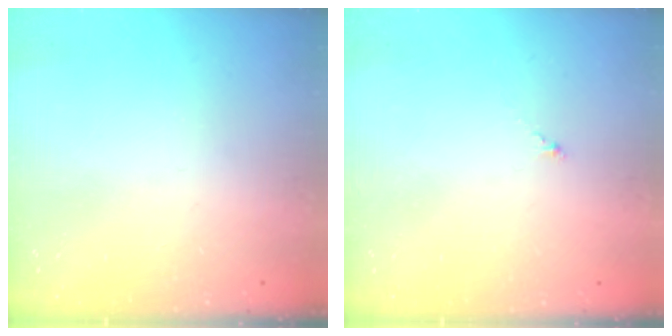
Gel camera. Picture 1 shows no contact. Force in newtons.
{"total": 0.0}